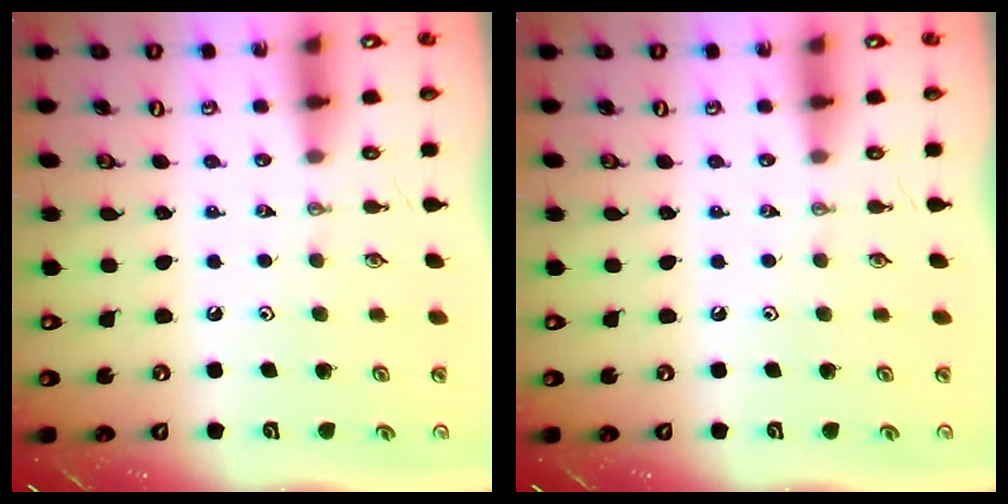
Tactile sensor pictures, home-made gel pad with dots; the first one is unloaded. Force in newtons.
{"total": 0.0}